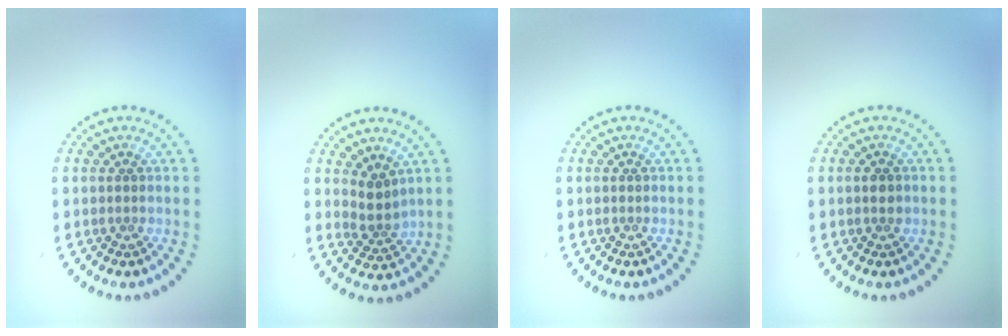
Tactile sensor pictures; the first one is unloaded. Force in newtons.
{"total": 2.2, "press": 1.6, "slide": 1.5}
{"total": 0.0}
{"total": 0.9, "press": 0.8, "slide": 0.2}